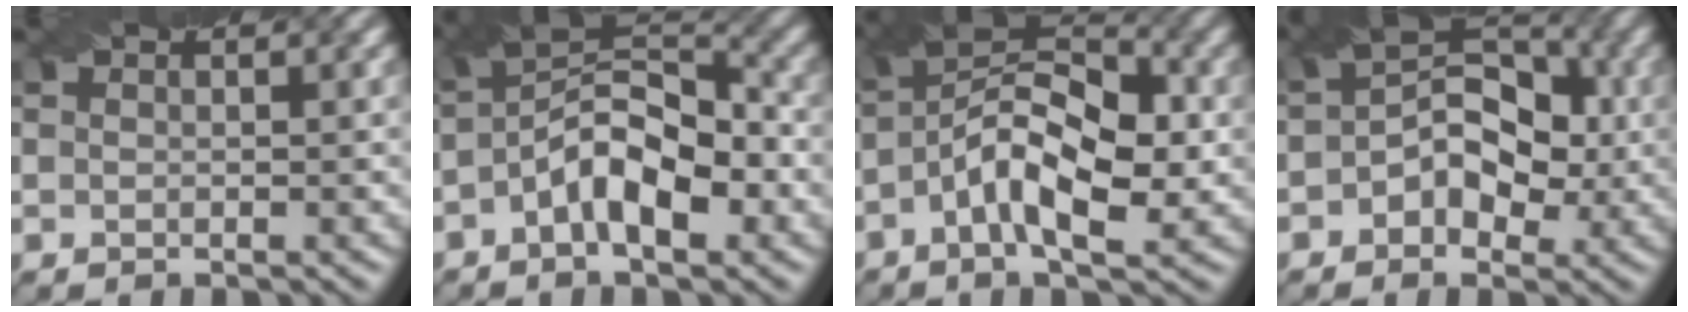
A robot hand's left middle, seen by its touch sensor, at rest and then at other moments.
{"total": 7.6, "force": [-1.7, 3.5, 6.6], "torque": [-0.112, 0.022, -0.037]}
{"total": 8.6, "force": [-1.4, 3.8, 7.6], "torque": [-0.135, 0.024, -0.033]}
{"total": 5.9, "force": [-0.5, 4.0, 4.3], "torque": [-0.050, 0.012, -0.016]}